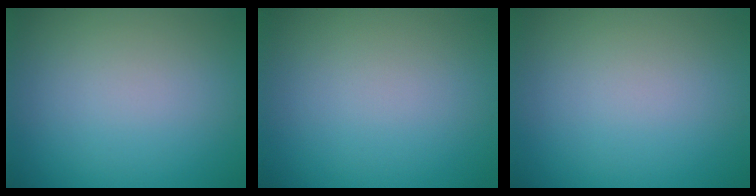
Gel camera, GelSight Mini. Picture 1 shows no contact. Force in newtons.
{"total": 0.0}
{"total": 0.0}